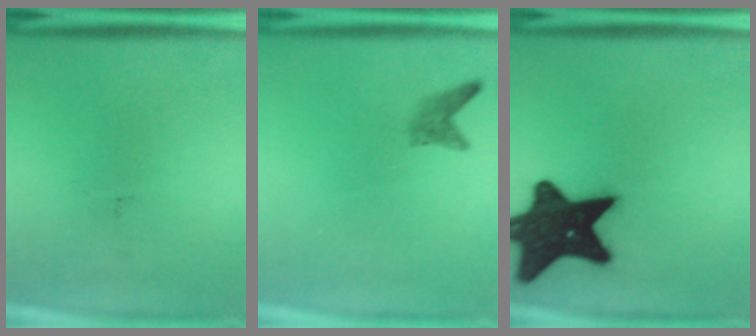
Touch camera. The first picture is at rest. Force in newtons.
{"total": 1.6}
{"total": 19.9}